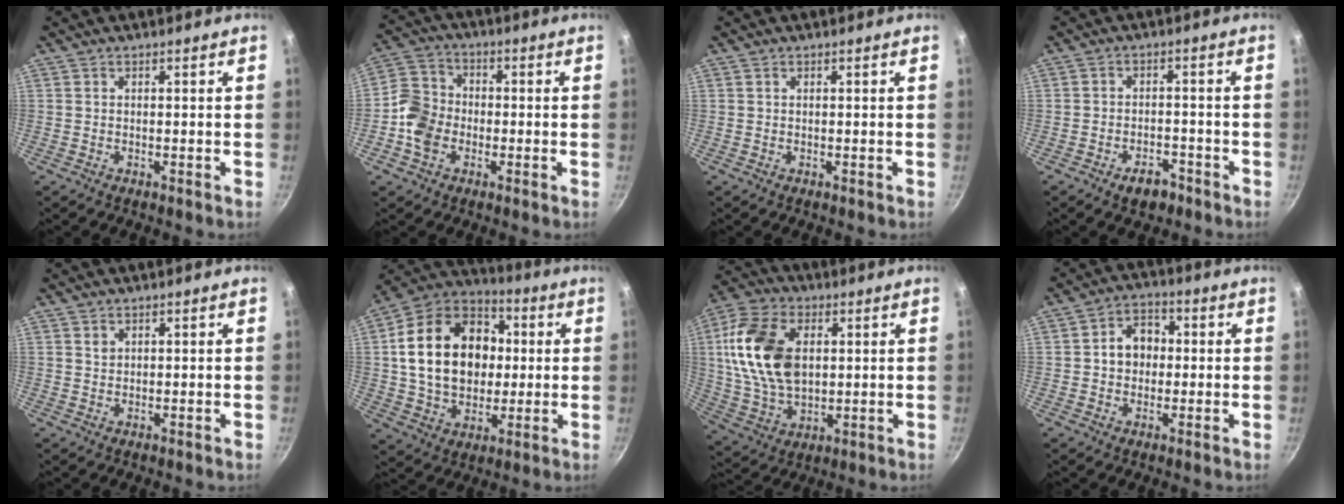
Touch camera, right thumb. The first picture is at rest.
{"total": 8.8, "force": [-2.3, 7.1, 4.7], "torque": [-0.068, 0.021, -0.062]}
{"total": 0.0}
{"total": 4.8, "force": [-3.1, 2.8, 2.4], "torque": [-0.023, 0.027, -0.039]}
{"total": 1.1, "force": [0.6, 0.8, 0.4], "torque": [-0.006, 0.001, 0.012]}
{"total": 22.6, "force": [2.2, 17.0, 14.8], "torque": [-0.226, 0.027, 0.036]}
{"total": 18.5, "force": [3.2, 11.9, 13.9], "torque": [-0.252, -0.001, 0.061]}
{"total": 7.3, "force": [0.3, 5.9, 4.3], "torque": [-0.030, 0.017, -0.005]}